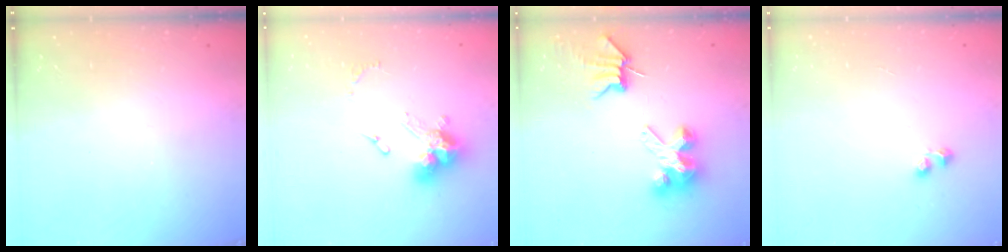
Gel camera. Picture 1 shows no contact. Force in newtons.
{"total": 12.8, "press": 12.7, "slide": 1.4}
{"total": 7.3, "press": 7.2, "slide": 0.8}
{"total": 1.7, "press": 1.6, "slide": 0.6}